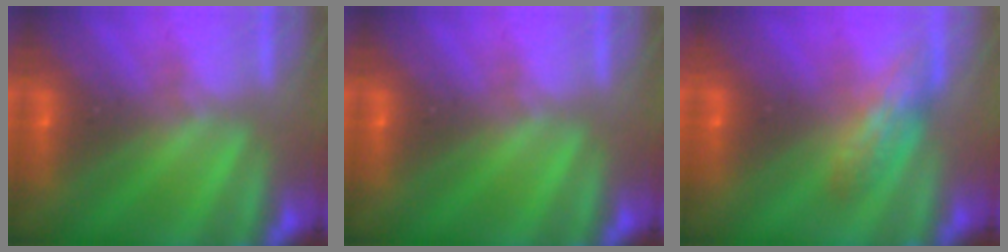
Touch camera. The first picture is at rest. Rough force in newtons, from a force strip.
{"total": 0.0}
{"total": 2.5}